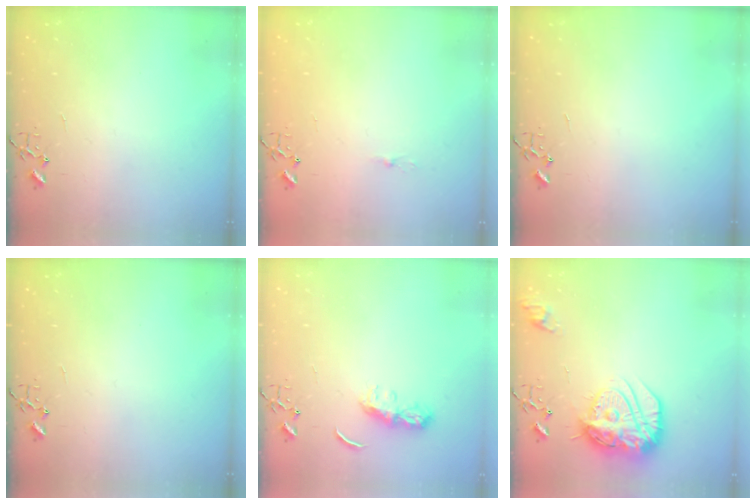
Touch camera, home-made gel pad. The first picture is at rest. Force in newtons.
{"total": 3.6, "press": 3.6, "slide": 0.5}
{"total": 0.0}
{"total": 0.0}
{"total": 6.5, "press": 6.4, "slide": 0.6}
{"total": 18.9, "press": 18.8, "slide": 1.8}